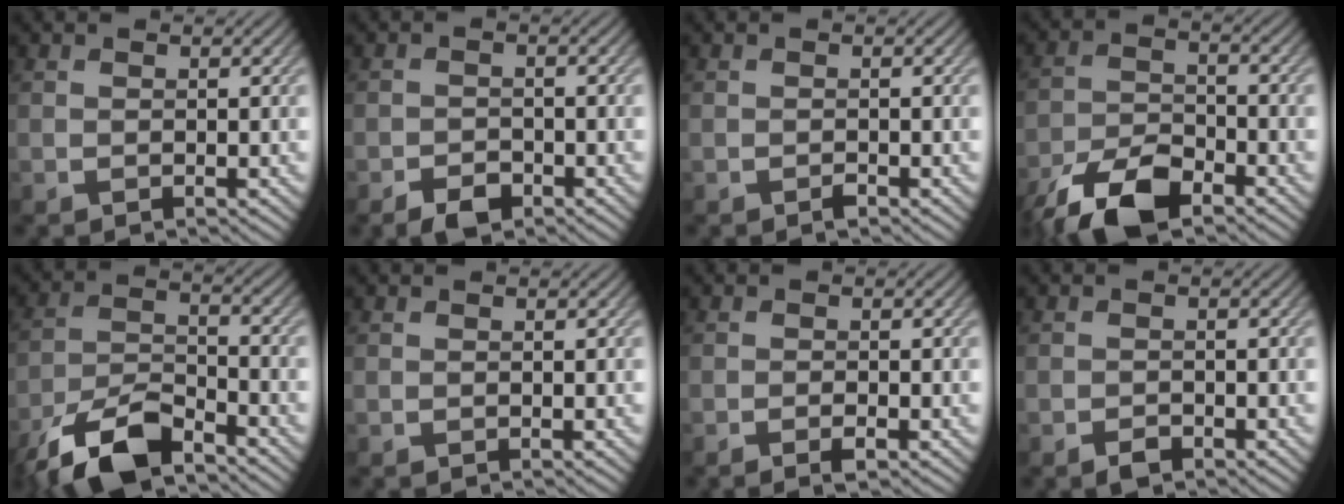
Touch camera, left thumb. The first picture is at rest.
{"total": 2.9, "force": [-2.1, 1.5, 1.4], "torque": [-0.021, -0.001, -0.042]}
{"total": 0.7, "force": [-0.5, 0.2, 0.4], "torque": [-0.004, 0.000, -0.008]}
{"total": 9.5, "force": [-6.9, 3.6, 5.5], "torque": [-0.102, -0.007, -0.139]}
{"total": 10.9, "force": [-8.1, 3.6, 6.4], "torque": [-0.119, -0.003, -0.166]}
{"total": 0.0}
{"total": 1.5, "force": [-0.9, 0.2, 1.2], "torque": [-0.020, 0.002, -0.017]}
{"total": 1.4, "force": [-1.1, 0.6, 0.7], "torque": [-0.012, -0.001, -0.021]}